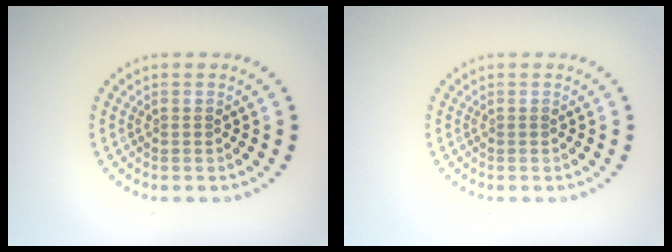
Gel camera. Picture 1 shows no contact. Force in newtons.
{"total": 0.0}